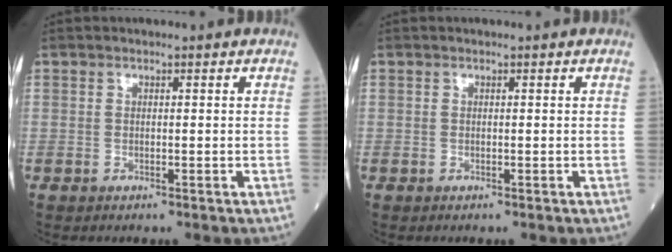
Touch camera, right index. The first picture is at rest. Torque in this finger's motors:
{"motor_torque": [-0.02, 0.03, 0.00, 0.00]}